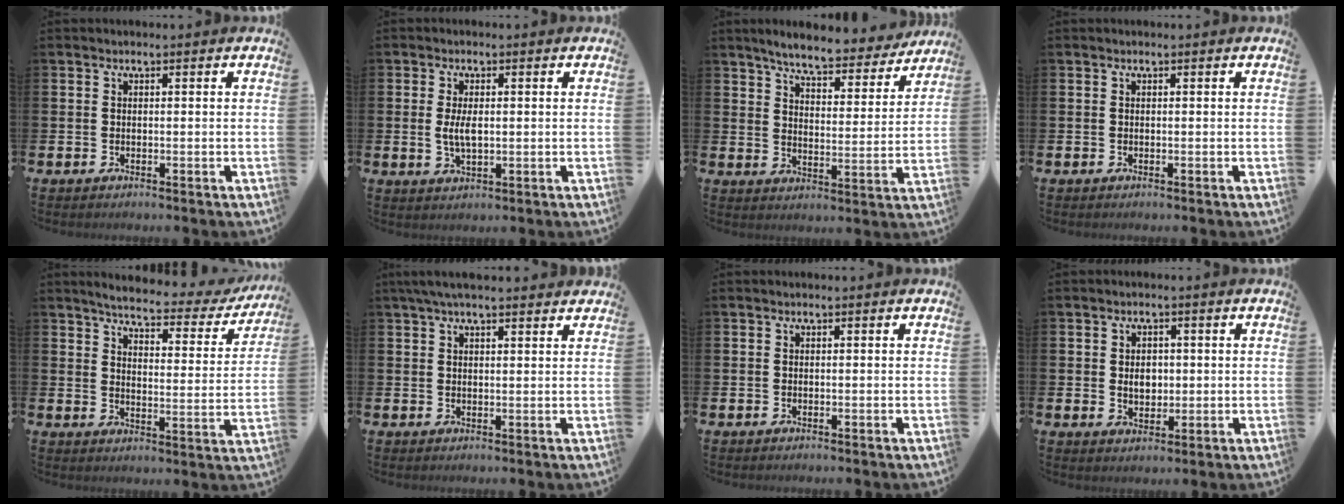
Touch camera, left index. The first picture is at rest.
{"total": 3.3, "force": [0.3, 1.4, 2.9], "torque": [-0.050, 0.002, 0.002]}
{"total": 6.6, "force": [6.2, 0.8, 2.2], "torque": [-0.062, -0.036, 0.103]}
{"total": 0.0}
{"total": 4.4, "force": [3.9, 0.8, 1.8], "torque": [-0.050, -0.032, 0.057]}
{"total": 3.8, "force": [3.2, 0.7, 1.8], "torque": [-0.038, -0.004, 0.058]}
{"total": 0.0}
{"total": 2.8, "force": [0.2, 2.2, 1.8], "torque": [-0.024, 0.004, -0.001]}